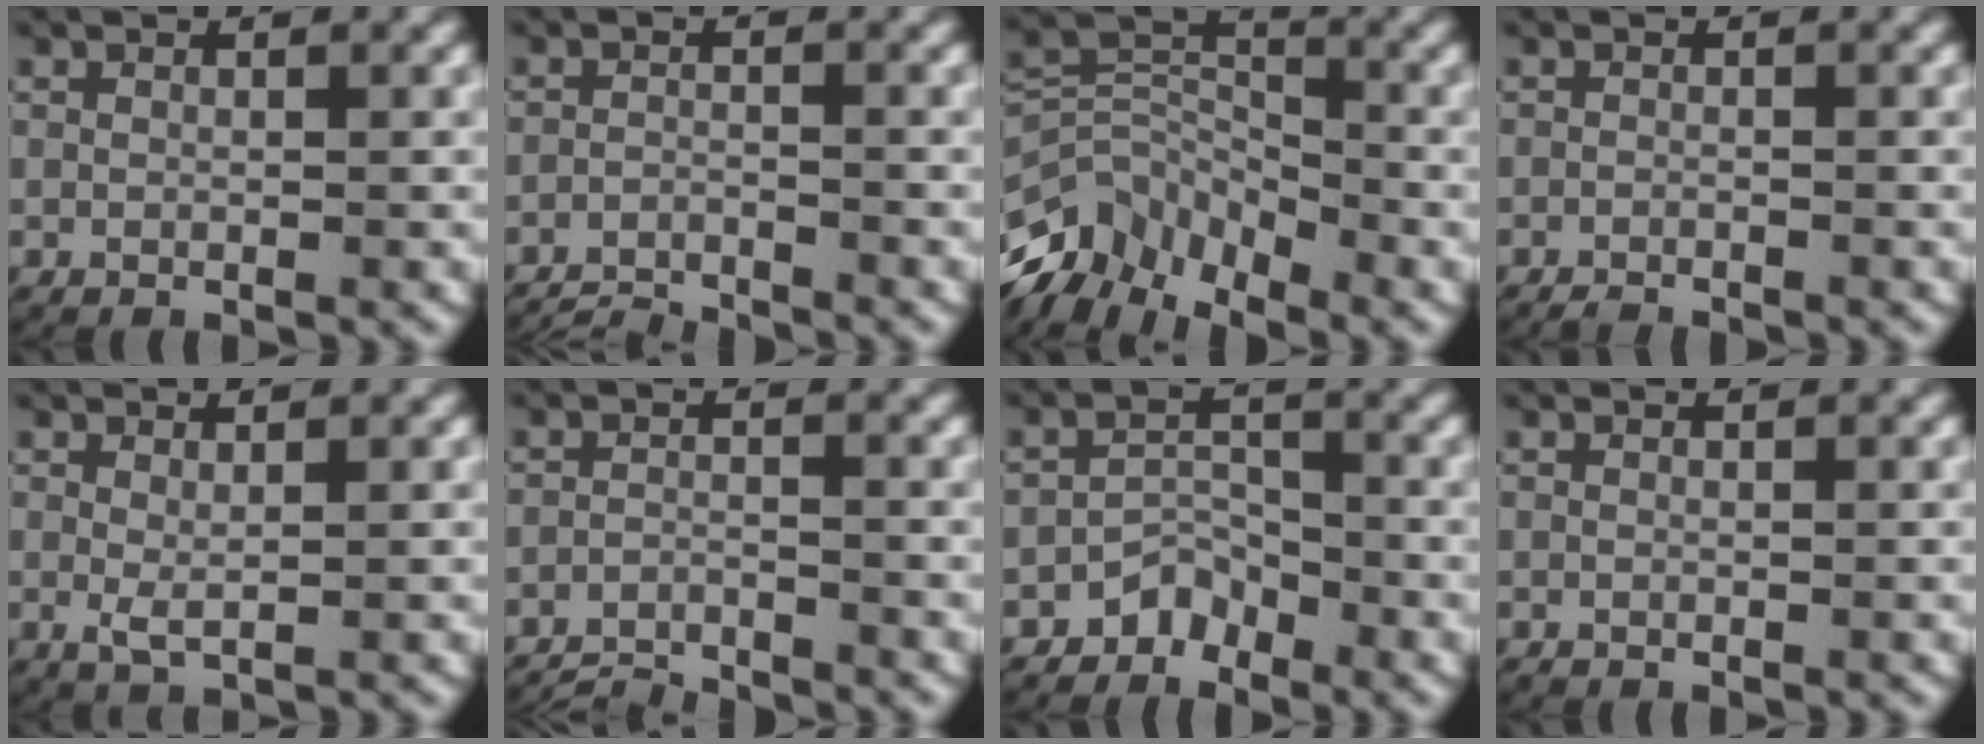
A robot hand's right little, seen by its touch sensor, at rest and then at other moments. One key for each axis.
{"total": 3.9, "fx": -3.8, "fy": 0.9, "fz": 0.4, "tx": -0.009, "ty": -0.015, "tz": -0.064}
{"total": 9.7, "fx": -2.3, "fy": 7.4, "fz": 5.8, "tx": -0.121, "ty": -0.032, "tz": -0.040}
{"total": 1.4, "fx": -1.4, "fy": 0.2, "fz": 0.1, "tx": -0.004, "ty": -0.006, "tz": -0.023}
{"total": 1.5, "fx": 0.0, "fy": 0.5, "fz": 1.4, "tx": -0.038, "ty": -0.011, "tz": 0.007}
{"total": 4.5, "fx": -4.4, "fy": 1.0, "fz": 0.5, "tx": -0.010, "ty": -0.017, "tz": -0.073}
{"total": 3.1, "fx": -2.3, "fy": 2.0, "fz": 0.9, "tx": -0.017, "ty": 0.000, "tz": -0.048}
{"total": 0.0}